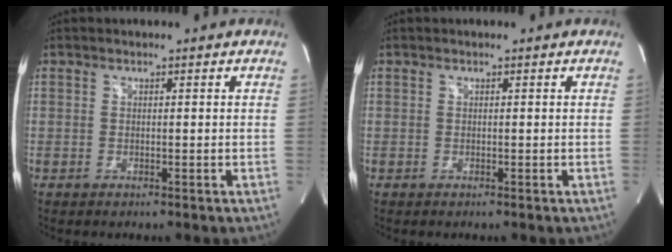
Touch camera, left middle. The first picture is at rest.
{"total": 0.0}